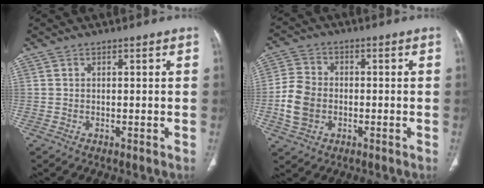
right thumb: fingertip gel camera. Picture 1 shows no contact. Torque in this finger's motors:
{"motor_torque": [-0.15, 0.49, 0.13, 0.43, 0.11]}